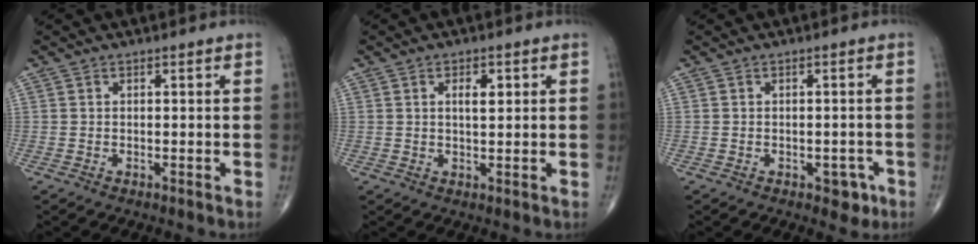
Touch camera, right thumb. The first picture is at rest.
{"total": 3.2, "force": [1.1, 1.4, 2.7], "torque": [-0.037, -0.004, 0.016]}
{"total": 3.0, "force": [-1.4, 2.0, 1.8], "torque": [-0.002, 0.005, -0.016]}